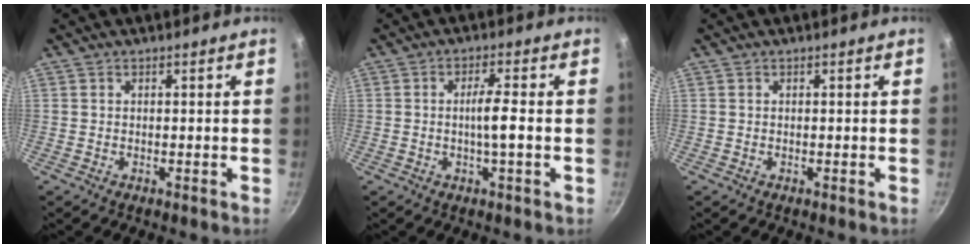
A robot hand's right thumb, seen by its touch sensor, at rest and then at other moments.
{"total": 4.6, "force": [-0.6, 0.2, 4.6], "torque": [-0.087, 0.008, -0.011]}
{"total": 0.0}